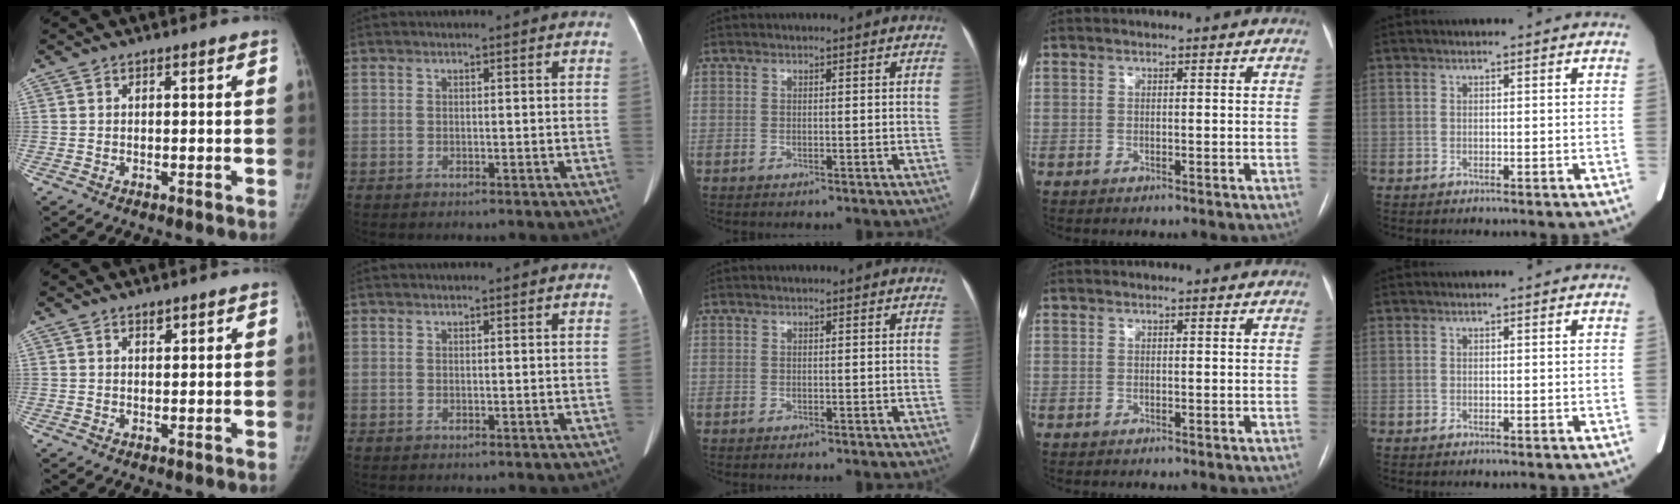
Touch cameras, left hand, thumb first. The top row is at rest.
{"thumb": {"total": 1.0, "force": [0.8, 0.3, 0.5], "torque": [-0.001, -0.006, 0.012]}, "index": {"total": 0.9, "force": [0.8, 0.0, 0.4], "torque": [-0.006, 0.014, 0.015]}}